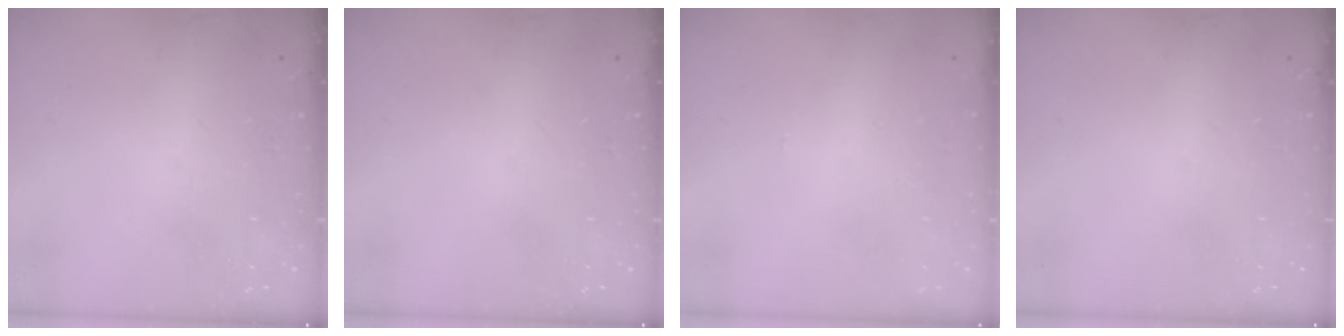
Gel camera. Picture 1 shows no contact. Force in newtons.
{"total": 0.0}
{"total": 0.5, "press": 0.5, "slide": 0.2}
{"total": 0.0}